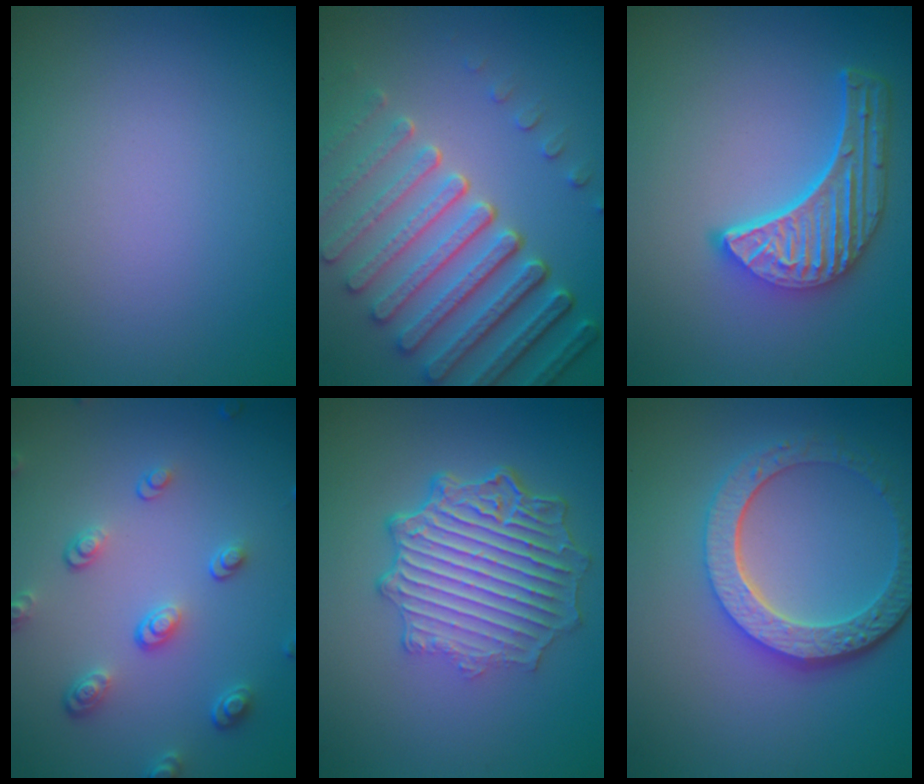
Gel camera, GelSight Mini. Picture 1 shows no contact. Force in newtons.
{"total": 7.5, "press": 5.6, "slide": 5.0}
{"total": 5.7, "press": 4.2, "slide": 3.8}
{"total": 3.8, "press": 2.9, "slide": 2.5}
{"total": 7.1, "press": 5.3, "slide": 4.7}
{"total": 6.0, "press": 4.5, "slide": 4.0}